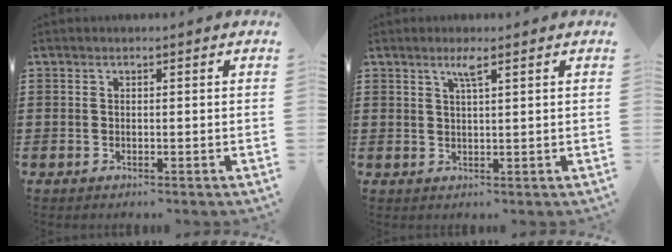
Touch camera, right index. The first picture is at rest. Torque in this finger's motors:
{"motor_torque": [0.02, -0.02, 0.01, 0.05]}